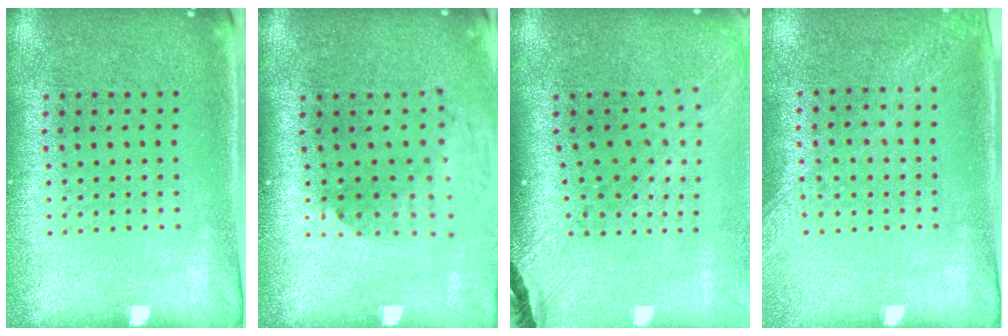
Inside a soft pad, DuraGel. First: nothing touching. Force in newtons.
{"total": 1.8, "press": 1.4, "slide": 1.1}
{"total": 1.8, "press": 1.6, "slide": 0.9}
{"total": 1.1, "press": 1.1, "slide": 0.2}